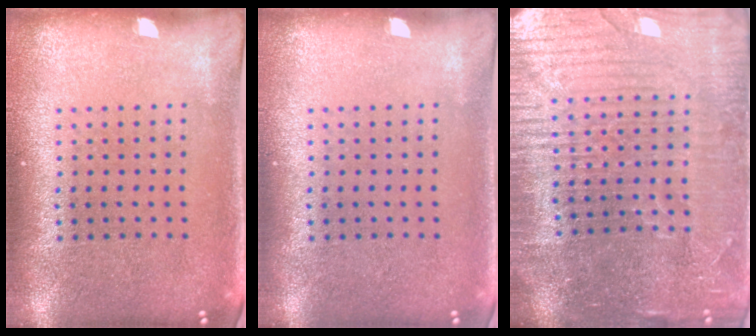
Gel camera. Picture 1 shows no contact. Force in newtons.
{"total": 0.0}
{"total": 5.0, "press": 4.7, "slide": 1.9}